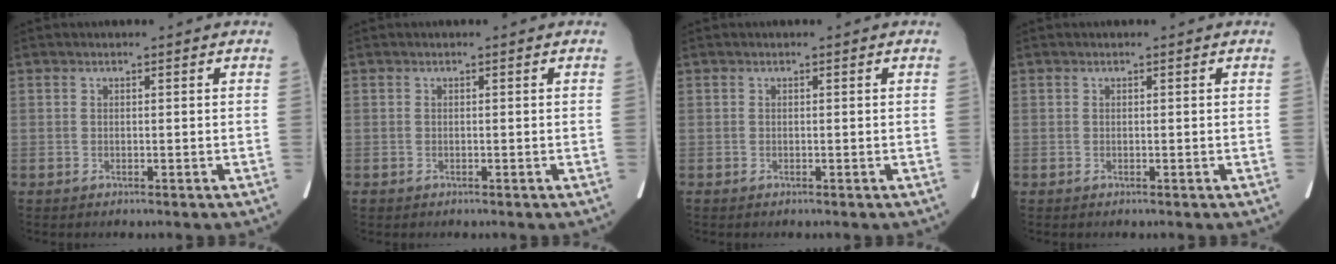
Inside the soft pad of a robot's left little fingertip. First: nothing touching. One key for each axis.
{"total": 0.0}
{"total": 0.0}
{"total": 0.0}